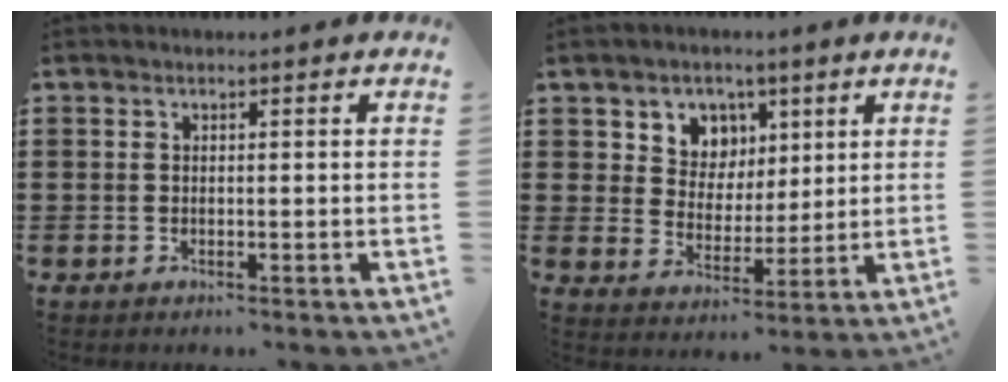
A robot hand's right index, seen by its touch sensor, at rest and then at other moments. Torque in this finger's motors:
{"motor_torque": [0.33, 0.27, 0.13, 0.06]}